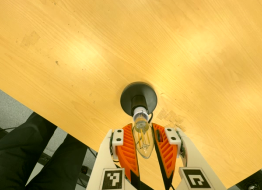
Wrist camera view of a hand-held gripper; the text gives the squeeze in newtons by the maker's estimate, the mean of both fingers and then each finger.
{"total": 12.8, "left": 14.1, "right": 11.6}